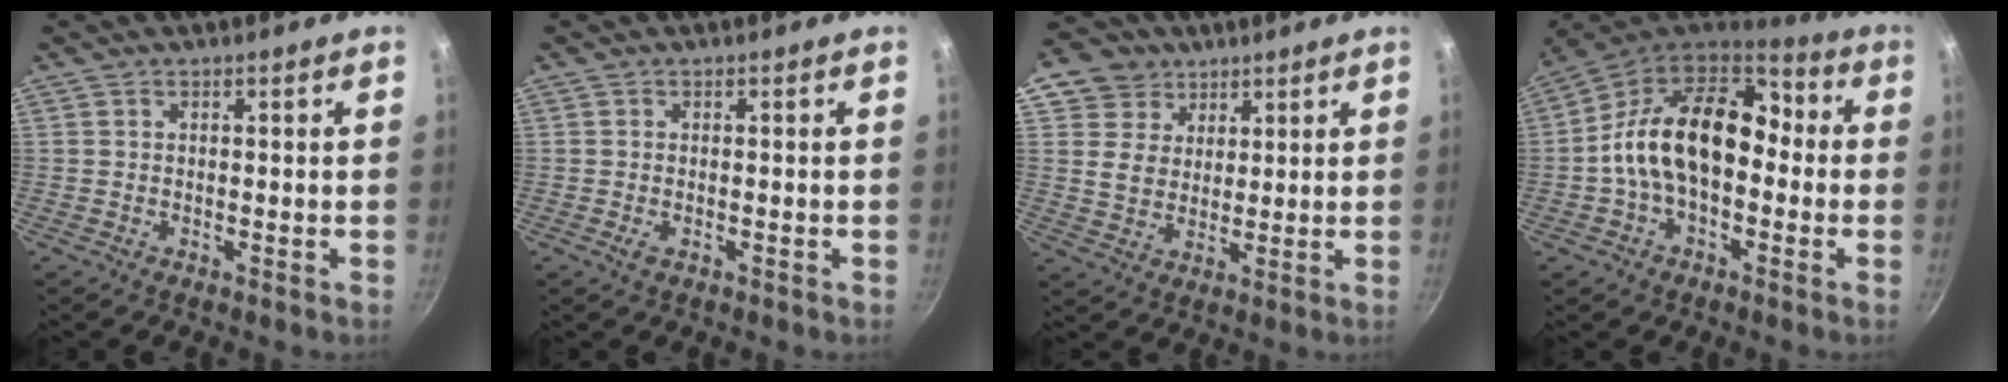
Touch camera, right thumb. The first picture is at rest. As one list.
[{"total": 1.4, "force": [-0.5, 0.7, 1.1], "torque": [-0.022, -0.001, -0.008]}, {"total": 7.7, "force": [4.0, 6.3, 1.5], "torque": [0.012, -0.003, 0.065]}, {"total": 18.3, "force": [-1.0, 11.9, 13.8], "torque": [-0.207, 0.050, -0.036]}]